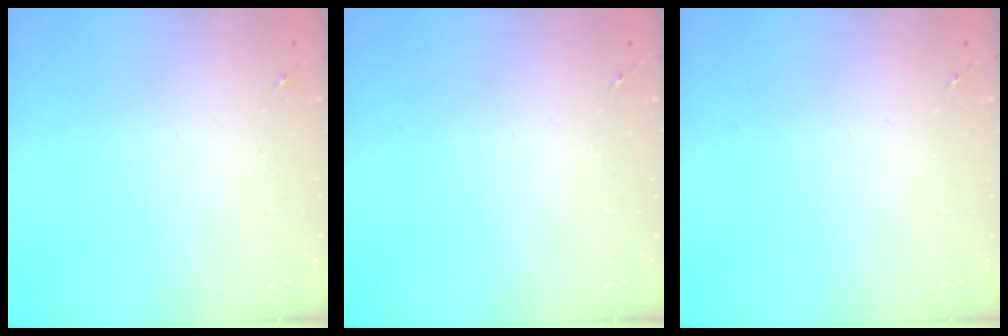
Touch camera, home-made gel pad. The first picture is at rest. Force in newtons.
{"total": 0.0}
{"total": 0.0}